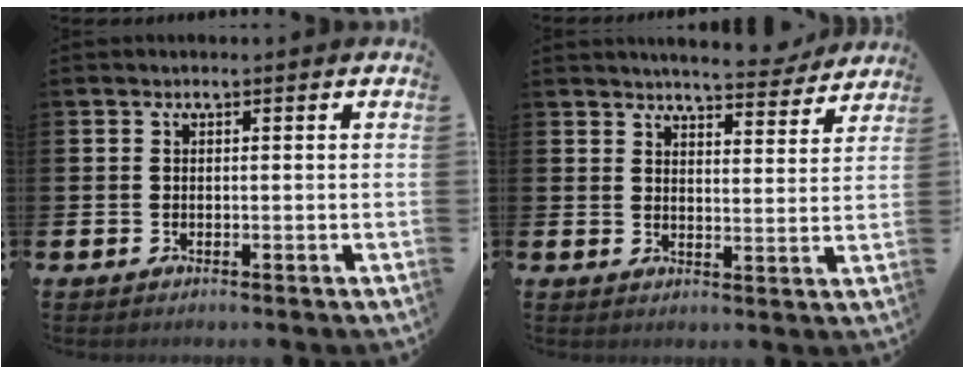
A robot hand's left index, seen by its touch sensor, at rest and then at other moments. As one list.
[{"total": 5.0, "force": [4.9, 0.4, 0.8], "torque": [-0.021, -0.031, 0.086]}]